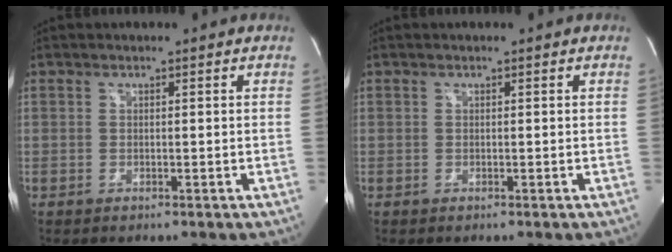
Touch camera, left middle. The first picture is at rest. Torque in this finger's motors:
{"motor_torque": [-0.04, -0.01, 0.02, 0.00]}